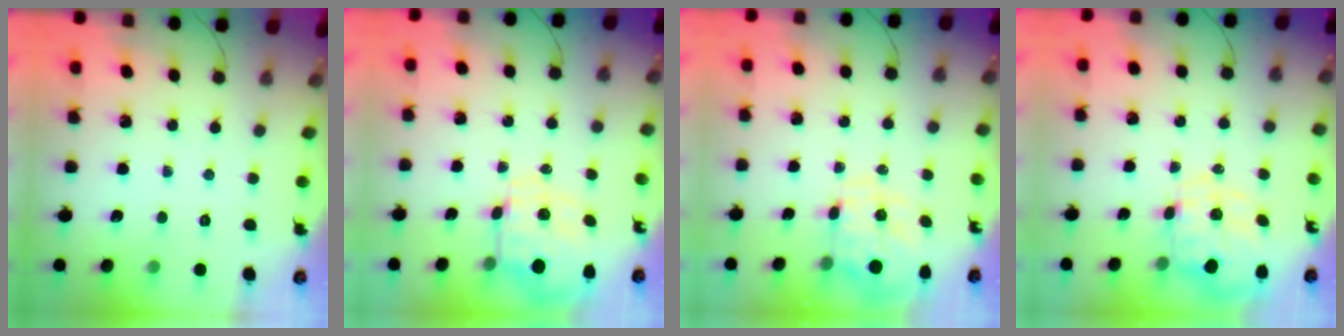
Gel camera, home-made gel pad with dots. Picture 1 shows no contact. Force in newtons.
{"total": 3.6, "press": 3.3, "slide": 1.4}
{"total": 6.1, "press": 6.0, "slide": 1.2}
{"total": 3.8, "press": 3.4, "slide": 1.7}